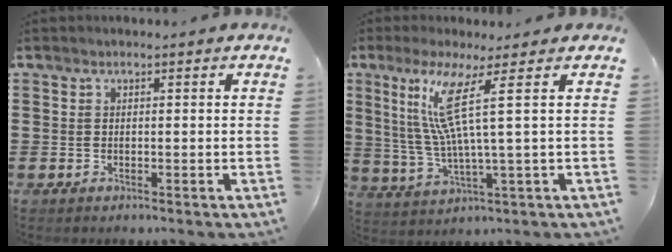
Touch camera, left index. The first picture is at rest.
{"total": 10.5, "force": [3.6, -0.3, 9.8], "torque": [-0.224, -0.019, 0.050]}